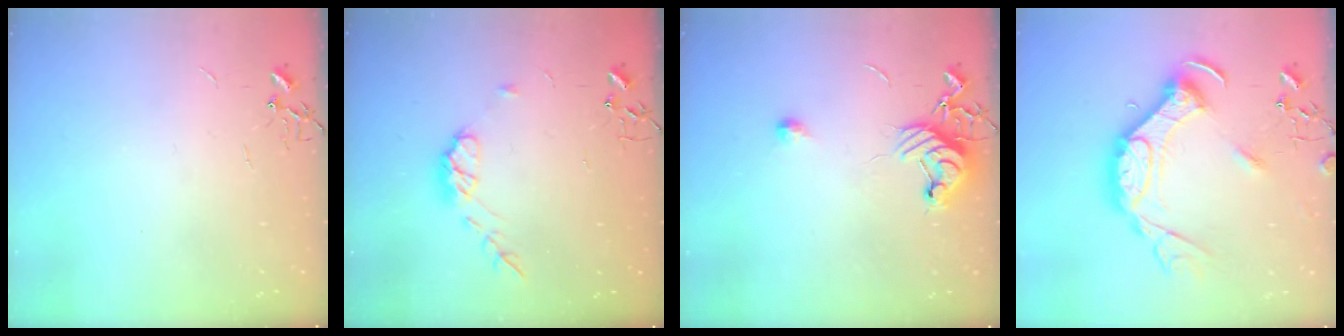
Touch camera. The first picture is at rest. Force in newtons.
{"total": 8.5, "press": 8.4, "slide": 0.5}
{"total": 10.5, "press": 10.4, "slide": 1.4}
{"total": 19.1, "press": 19.0, "slide": 1.7}